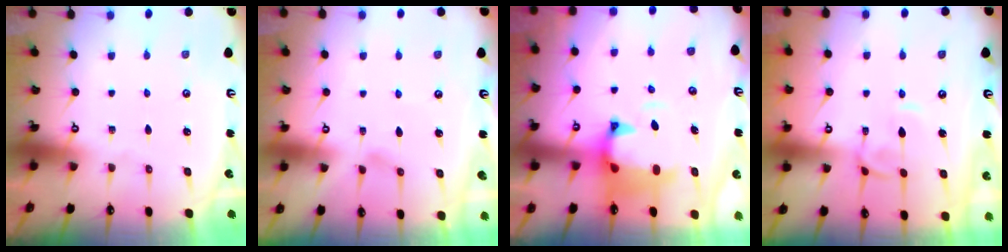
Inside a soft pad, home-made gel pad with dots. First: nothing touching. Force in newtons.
{"total": 0.0}
{"total": 1.7, "press": 1.2, "slide": 1.2}
{"total": 1.1, "press": 0.9, "slide": 0.6}